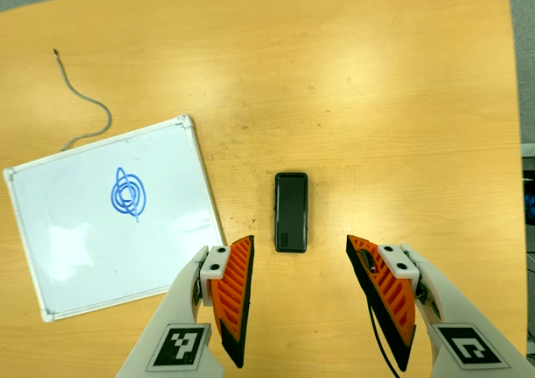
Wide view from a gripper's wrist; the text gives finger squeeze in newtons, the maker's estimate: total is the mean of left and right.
{"total": 0.0}